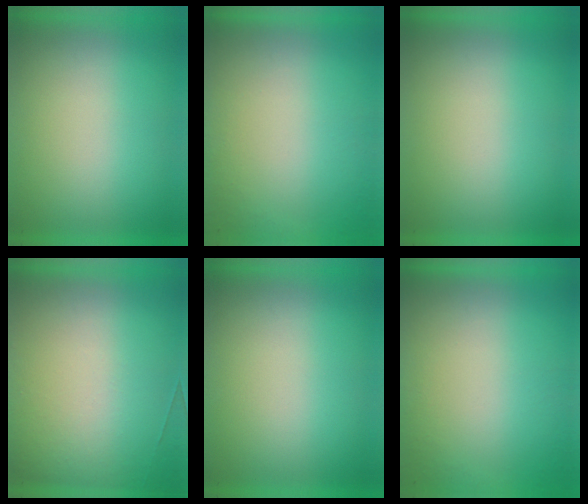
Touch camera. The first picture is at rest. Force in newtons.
{"total": 2.8}
{"total": 0.0}
{"total": 1.7}
{"total": 0.0}
{"total": 4.9}